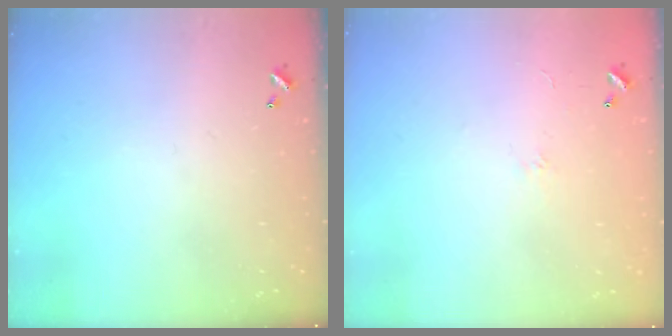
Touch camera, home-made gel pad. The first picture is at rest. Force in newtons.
{"total": 5.0, "press": 4.9, "slide": 0.9}